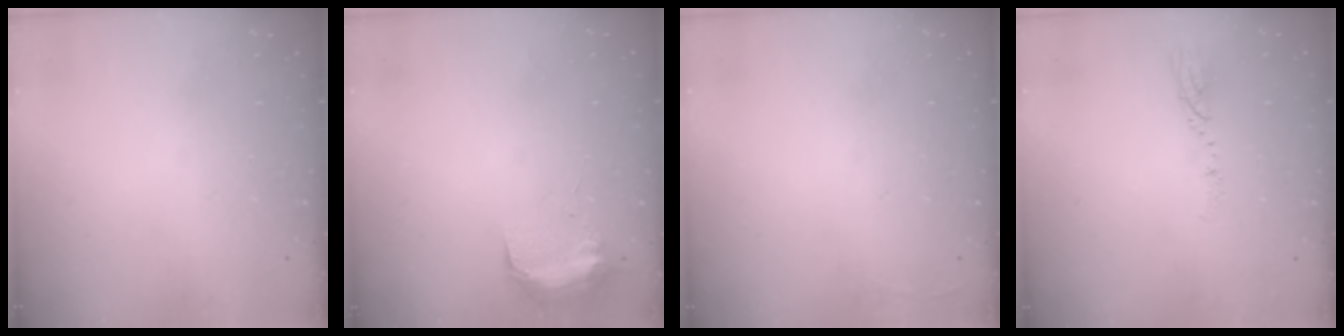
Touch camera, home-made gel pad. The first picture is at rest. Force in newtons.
{"total": 9.8, "press": 9.7, "slide": 0.7}
{"total": 2.7, "press": 2.6, "slide": 1.0}
{"total": 3.9, "press": 3.9, "slide": 0.4}